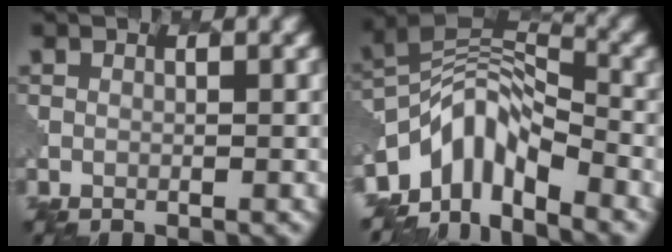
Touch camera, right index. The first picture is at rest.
{"total": 7.0, "force": [-4.6, 3.2, 4.2], "torque": [-0.059, 0.002, -0.099]}